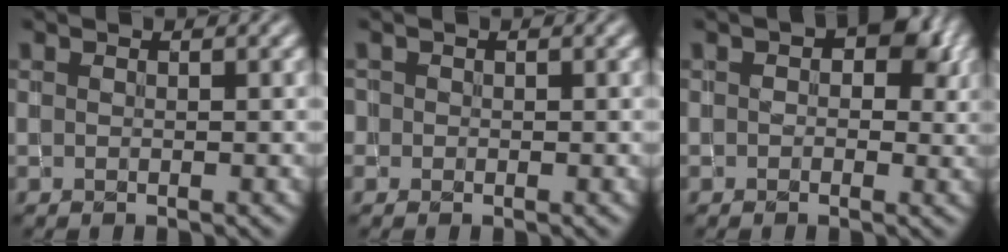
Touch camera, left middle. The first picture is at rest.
{"total": 0.6, "force": [-0.1, 0.6, -0.1], "torque": [0.005, 0.002, -0.004]}
{"total": 4.6, "force": [1.1, 3.1, 3.2], "torque": [-0.029, 0.006, 0.009]}